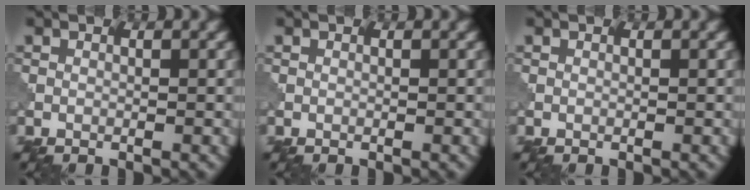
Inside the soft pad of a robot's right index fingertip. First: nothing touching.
{"total": 0.0}
{"total": 0.0}